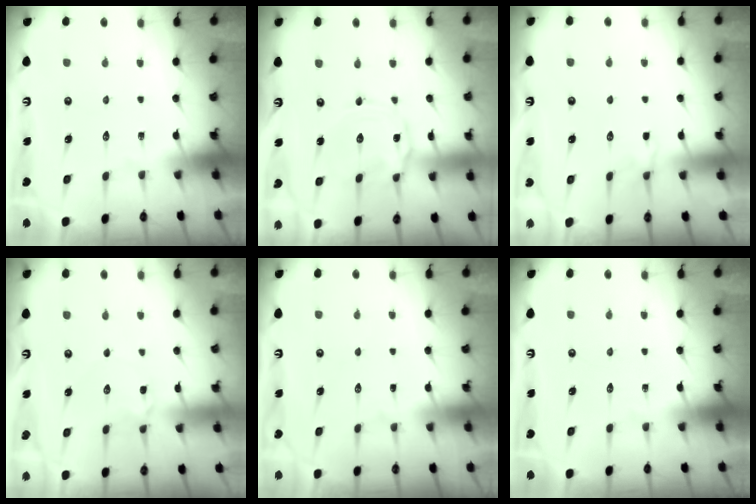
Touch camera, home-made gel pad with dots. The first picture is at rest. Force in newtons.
{"total": 1.8, "press": 1.8, "slide": 0.3}
{"total": 2.1, "press": 1.3, "slide": 1.6}
{"total": 2.6, "press": 2.6, "slide": 0.3}
{"total": 1.6, "press": 1.6, "slide": 0.1}
{"total": 0.0}